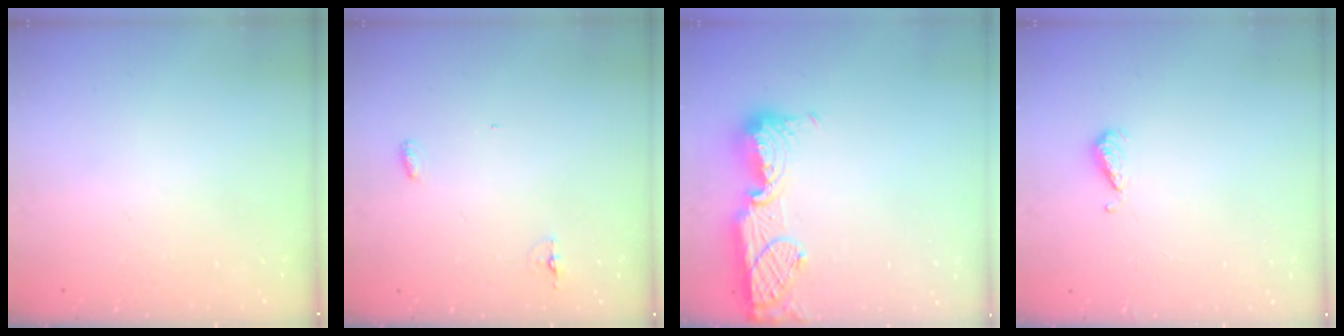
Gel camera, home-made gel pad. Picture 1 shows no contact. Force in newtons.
{"total": 7.4, "press": 4.4, "slide": 6.0}
{"total": 13.9, "press": 13.8, "slide": 1.2}
{"total": 4.8, "press": 4.7, "slide": 0.9}